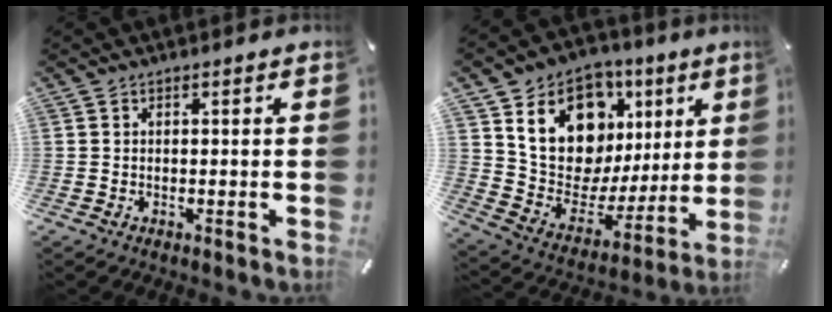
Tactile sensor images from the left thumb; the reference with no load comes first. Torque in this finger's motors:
{"motor_torque": [2.70, 2.31, 1.43, -1.34, 0.54]}